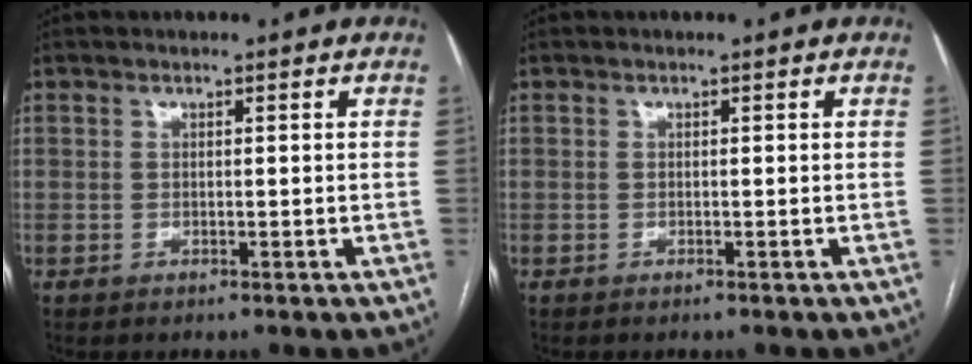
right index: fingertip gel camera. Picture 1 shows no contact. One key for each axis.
{"total": 0.0}